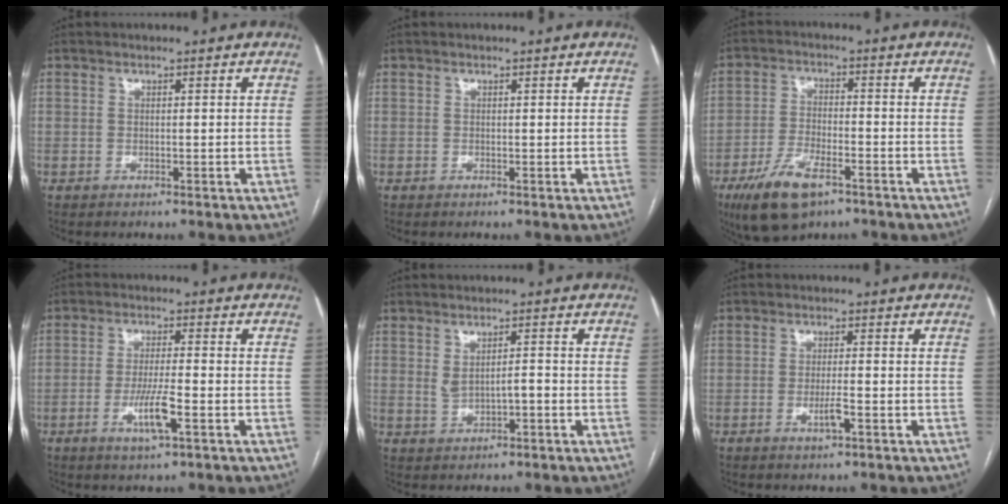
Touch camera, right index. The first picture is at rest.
{"total": 0.0}
{"total": 9.9, "force": [-5.9, 3.7, 7.0], "torque": [-0.142, -0.012, -0.102]}
{"total": 5.9, "force": [-2.3, 0.3, 5.5], "torque": [-0.105, -0.009, -0.042]}
{"total": 2.9, "force": [-0.2, 1.1, 2.7], "torque": [-0.051, 0.004, 0.005]}
{"total": 2.8, "force": [-1.2, 0.3, 2.6], "torque": [-0.050, -0.003, -0.021]}